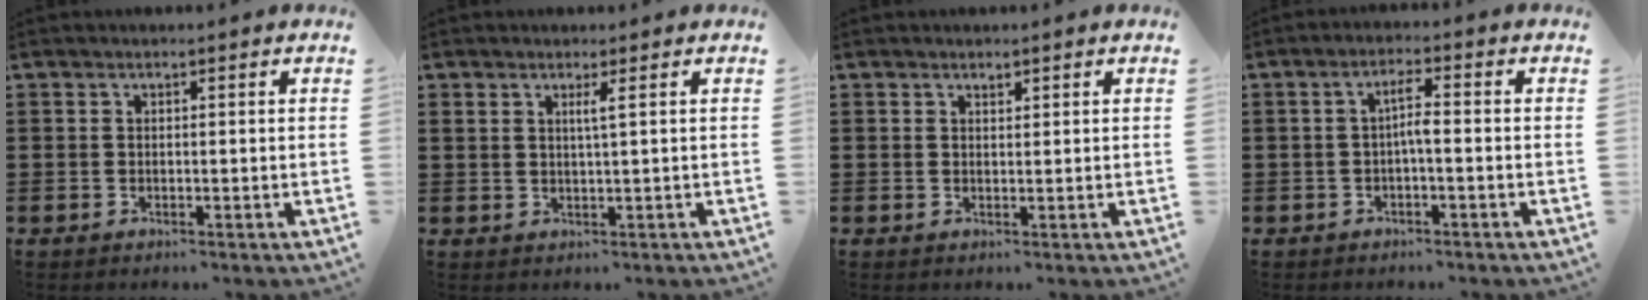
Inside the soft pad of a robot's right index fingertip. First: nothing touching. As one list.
[{"total": 5.5, "force": [2.8, 4.4, 1.7], "torque": [-0.071, 0.011, 0.051]}, {"total": 0.8, "force": [0.7, 0.4, 0.1], "torque": [-0.003, 0.002, 0.013]}, {"total": 3.1, "force": [-0.6, 0.6, 3.0], "torque": [-0.056, 0.006, -0.014]}]